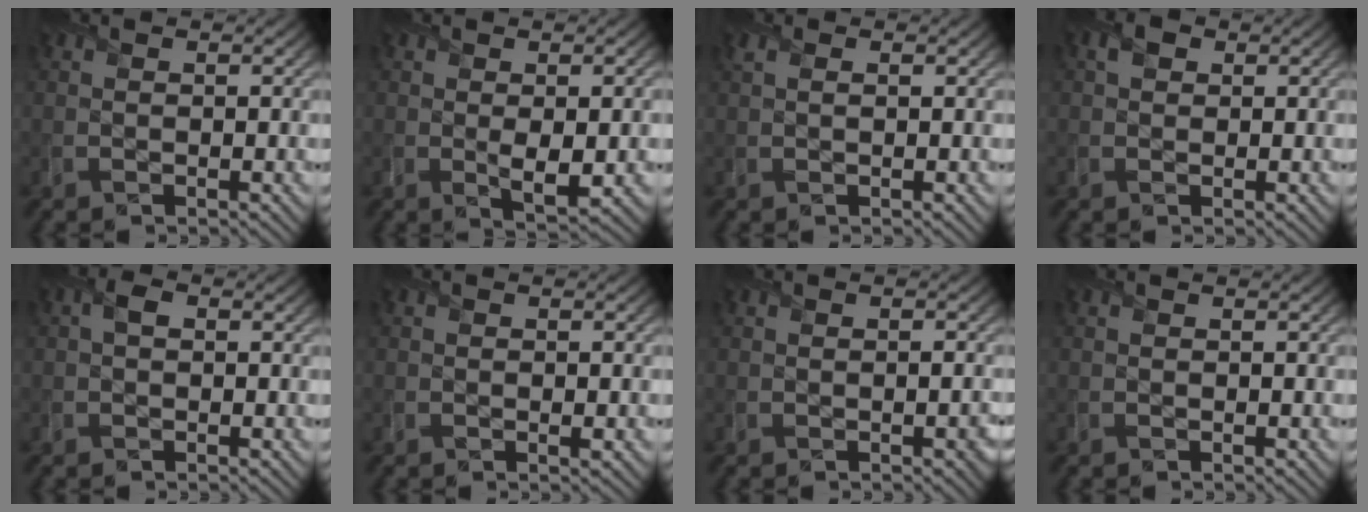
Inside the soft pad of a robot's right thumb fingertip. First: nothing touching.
{"total": 3.9, "force": [-0.5, 1.7, 3.5], "torque": [-0.065, -0.009, -0.001]}
{"total": 0.9, "force": [0.5, 0.1, 0.8], "torque": [-0.016, 0.004, 0.009]}
{"total": 1.7, "force": [0.5, 1.4, 0.8], "torque": [-0.018, 0.001, 0.005]}
{"total": 1.4, "force": [0.1, 1.0, 0.9], "torque": [-0.018, 0.004, -0.002]}
{"total": 1.1, "force": [-0.4, 0.5, 0.9], "torque": [-0.012, -0.004, -0.004]}
{"total": 1.0, "force": [-0.2, 0.3, 1.0], "torque": [-0.009, 0.000, -0.002]}
{"total": 0.0}